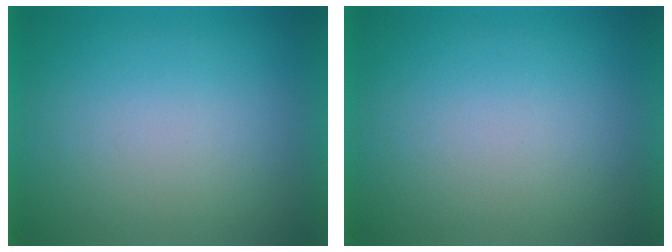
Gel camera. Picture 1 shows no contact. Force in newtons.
{"total": 0.0}